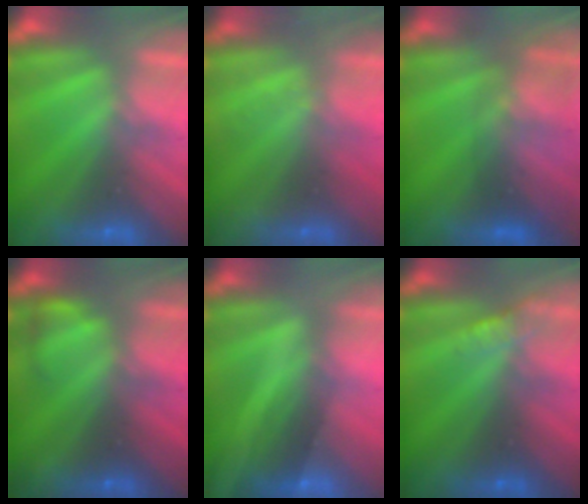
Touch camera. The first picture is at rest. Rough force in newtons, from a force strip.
{"total": 2.2}
{"total": 2.7}
{"total": 2.3}
{"total": 2.1}
{"total": 3.0}